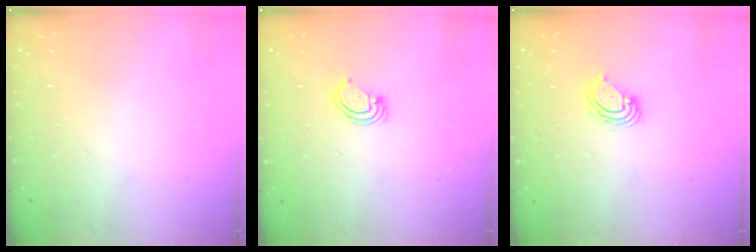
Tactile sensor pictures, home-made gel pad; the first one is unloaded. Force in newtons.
{"total": 3.2, "press": 3.2, "slide": 0.2}
{"total": 5.0, "press": 4.9, "slide": 0.4}